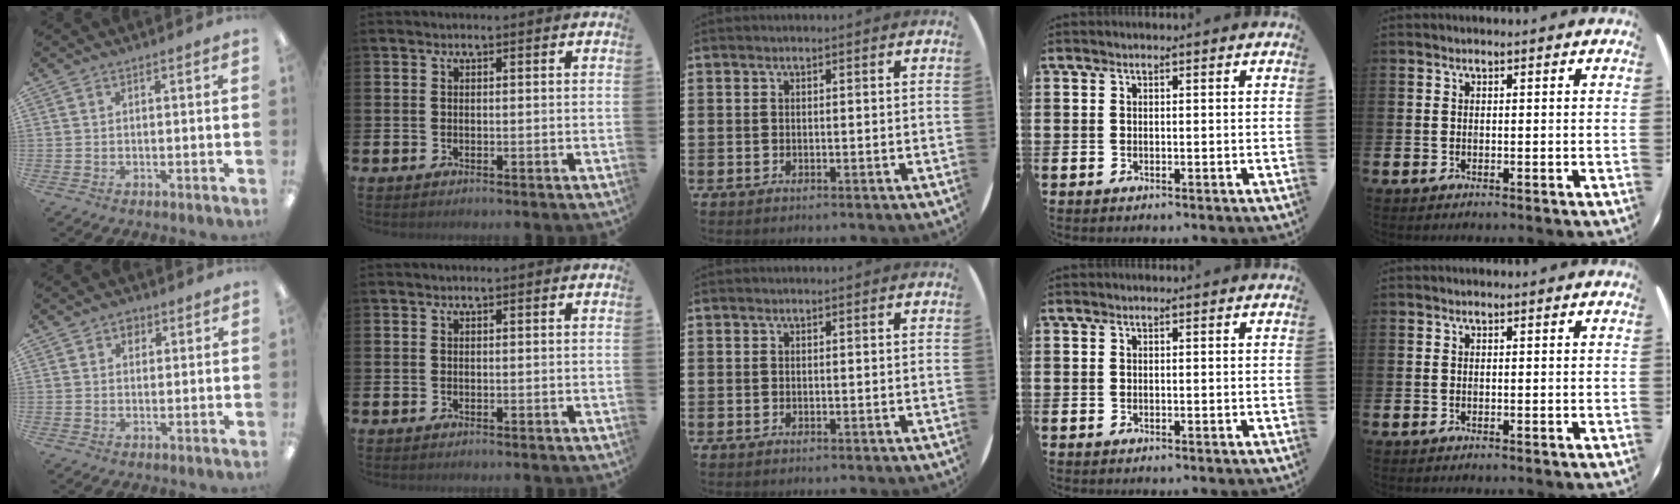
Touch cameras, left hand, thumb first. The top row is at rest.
{"thumb": {"total": 2.7, "force": [1.6, 2.1, 0.8], "torque": [-0.003, -0.001, 0.025]}}